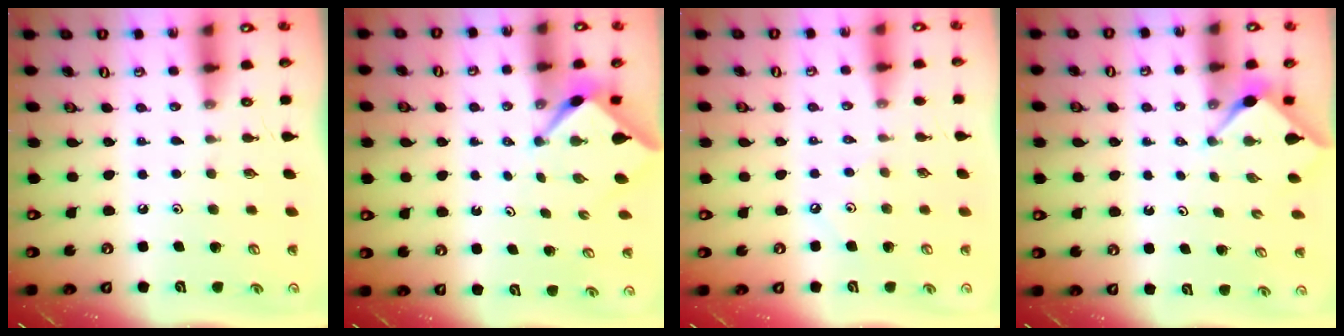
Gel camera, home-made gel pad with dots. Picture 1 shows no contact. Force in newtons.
{"total": 2.6, "press": 2.5, "slide": 0.4}
{"total": 1.6, "press": 1.5, "slide": 0.4}
{"total": 2.8, "press": 2.8, "slide": 0.4}